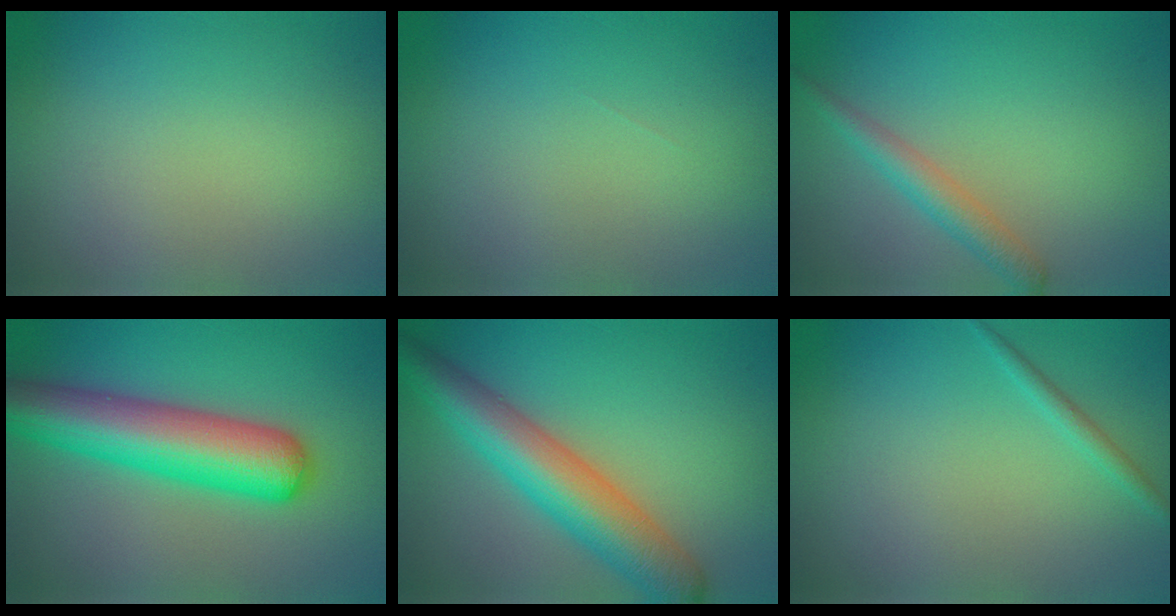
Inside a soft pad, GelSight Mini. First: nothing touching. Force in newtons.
{"total": 0.0}
{"total": 2.5, "press": 2.5, "slide": 0.1}
{"total": 8.7, "press": 8.7, "slide": 0.3}
{"total": 7.6, "press": 7.6, "slide": 0.3}
{"total": 1.1, "press": 1.1, "slide": 0.1}